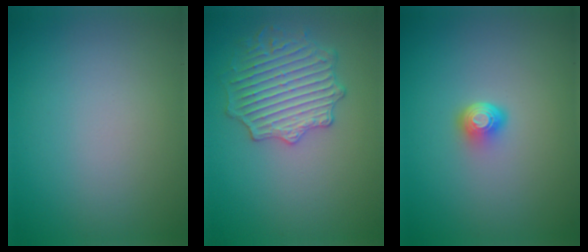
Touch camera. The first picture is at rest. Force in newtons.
{"total": 4.3, "press": 4.3, "slide": 0.8}
{"total": 1.9, "press": 1.3, "slide": 1.4}